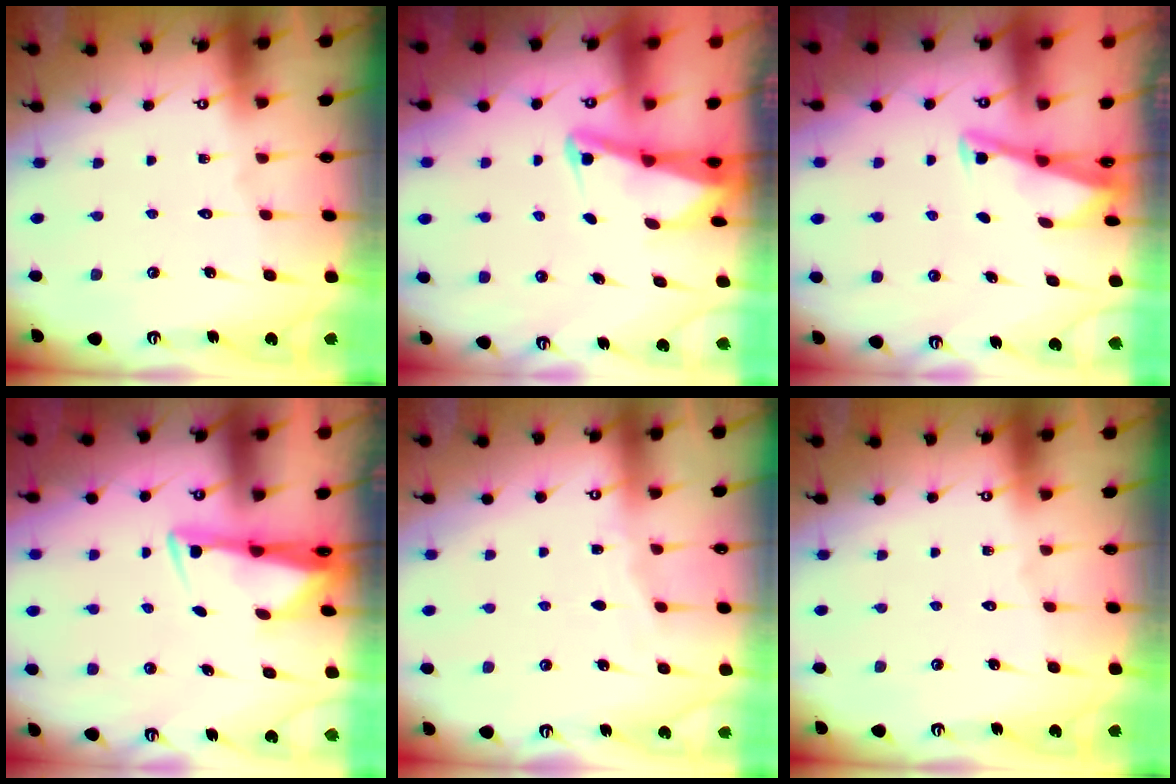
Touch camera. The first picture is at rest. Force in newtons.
{"total": 2.5, "press": 2.4, "slide": 0.6}
{"total": 2.9, "press": 2.8, "slide": 0.3}
{"total": 2.9, "press": 2.8, "slide": 0.9}
{"total": 2.9, "press": 2.9, "slide": 0.1}
{"total": 0.0}